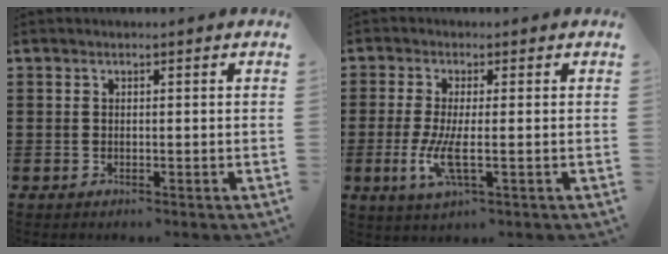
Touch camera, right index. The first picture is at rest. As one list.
[{"total": 5.5, "force": [-1.1, 1.1, 5.3], "torque": [-0.118, -0.017, -0.024]}]